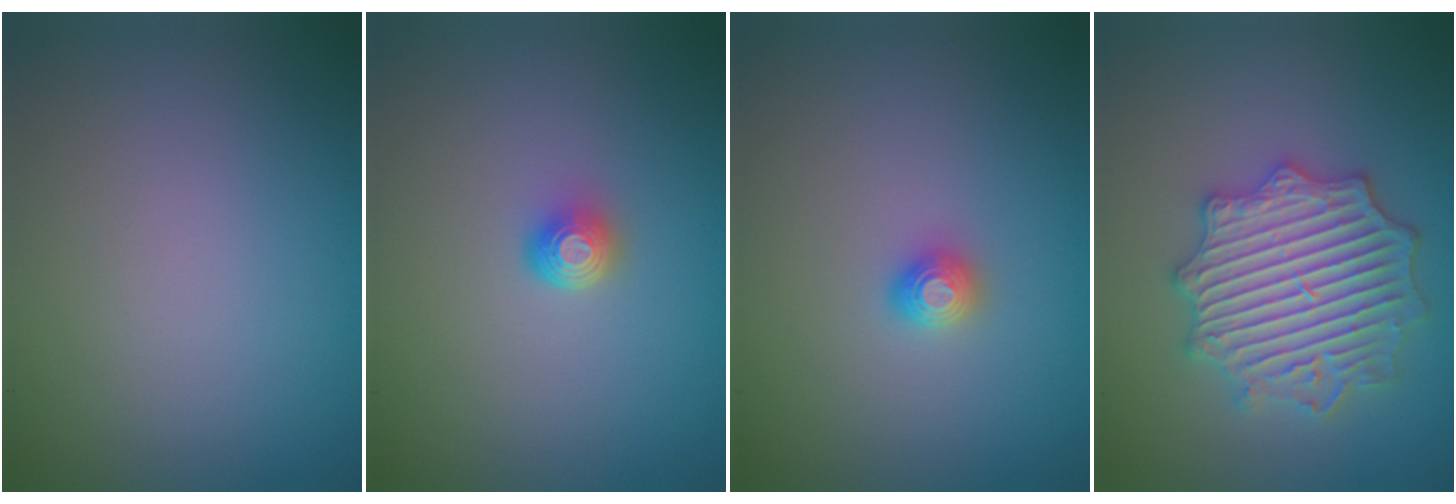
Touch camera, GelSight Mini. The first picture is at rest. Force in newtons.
{"total": 1.6, "press": 1.2, "slide": 1.0}
{"total": 1.1, "press": 1.1, "slide": 0.0}
{"total": 6.7, "press": 6.6, "slide": 1.0}